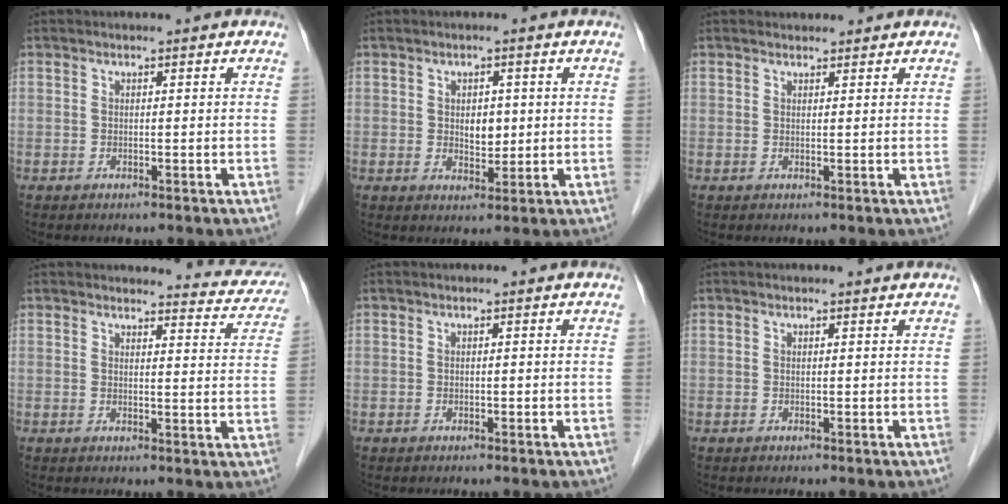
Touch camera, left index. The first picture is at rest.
{"total": 3.1, "force": [0.4, 2.0, 2.4], "torque": [-0.036, 0.000, 0.012]}
{"total": 1.4, "force": [1.4, 0.5, 0.1], "torque": [-0.007, 0.014, 0.022]}
{"total": 8.5, "force": [8.3, 1.4, 0.5], "torque": [0.013, -0.033, 0.072]}
{"total": 0.0}
{"total": 1.0, "force": [1.0, 0.1, 0.1], "torque": [-0.010, 0.005, 0.010]}